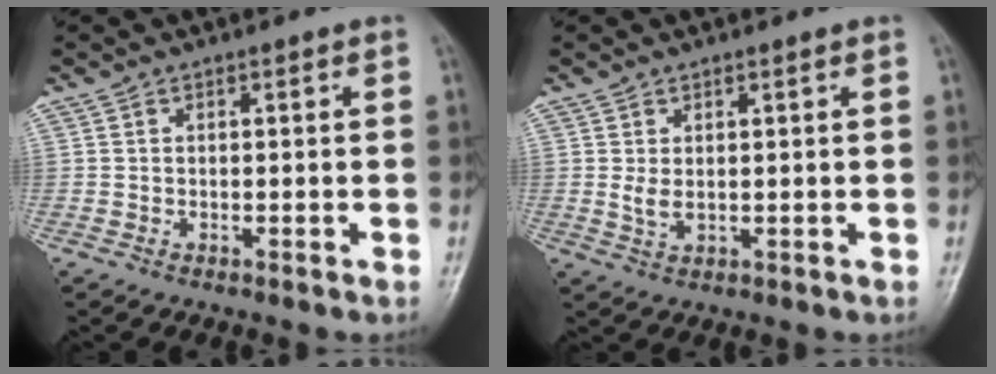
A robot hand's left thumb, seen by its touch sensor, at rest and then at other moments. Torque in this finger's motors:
{"motor_torque": [-0.14, -0.22, 0.19, -0.15, 0.10]}